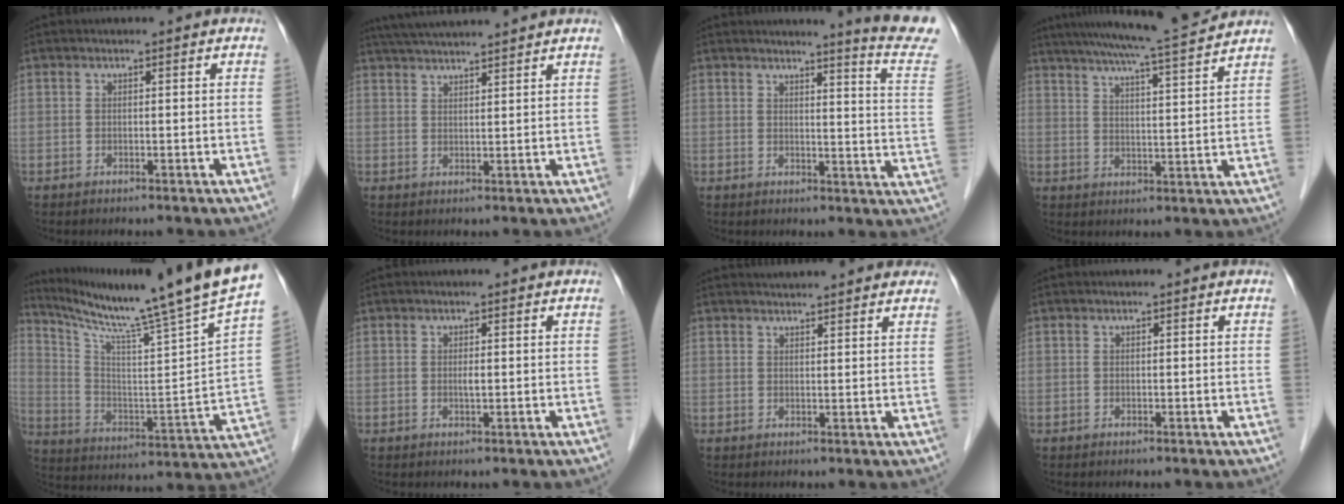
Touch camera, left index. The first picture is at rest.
{"total": 9.8, "force": [8.9, -0.2, 3.9], "torque": [-0.071, 0.035, 0.135]}
{"total": 11.2, "force": [10.4, -1.7, 3.9], "torque": [-0.041, -0.091, 0.096]}
{"total": 15.0, "force": [13.4, -0.8, 6.6], "torque": [-0.118, 0.000, 0.188]}
{"total": 25.3, "force": [20.1, -1.5, 15.4], "torque": [-0.253, -0.044, 0.299]}
{"total": 0.7, "force": [0.0, 0.1, 0.7], "torque": [-0.015, -0.002, 0.001]}
{"total": 10.4, "force": [9.7, 1.3, 3.6], "torque": [-0.039, 0.023, 0.108]}
{"total": 0.0}